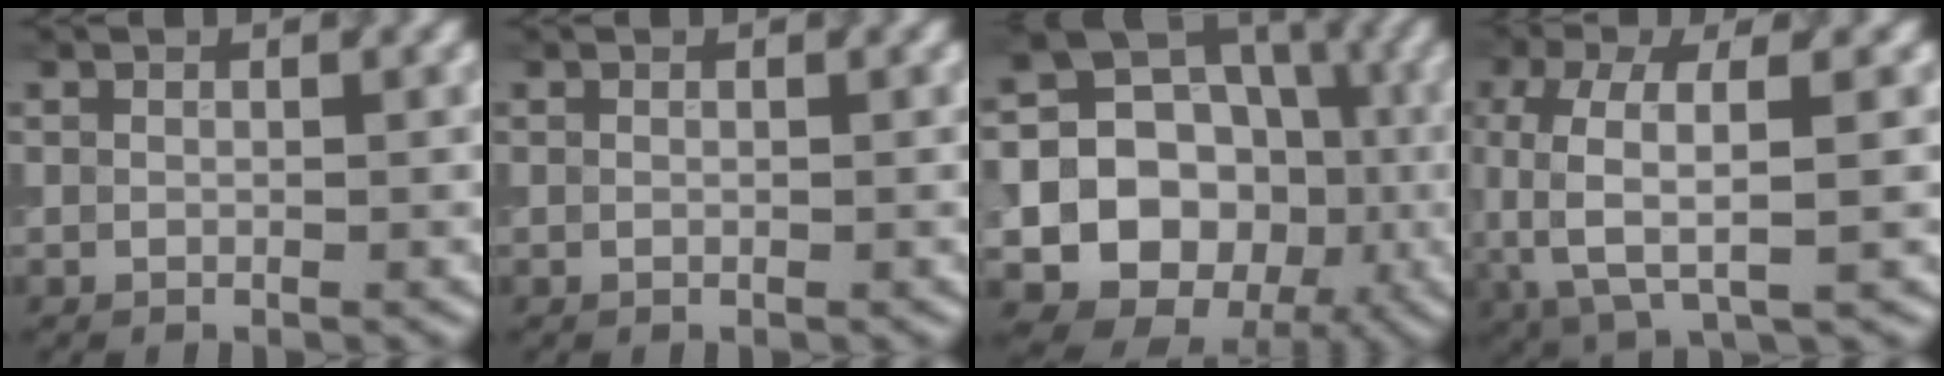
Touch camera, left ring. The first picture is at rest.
{"total": 0.0}
{"total": 18.0, "force": [-2.6, 16.6, 6.5], "torque": [-0.115, -0.001, -0.065]}
{"total": 6.6, "force": [-0.4, 2.5, 6.1], "torque": [-0.134, -0.001, -0.007]}